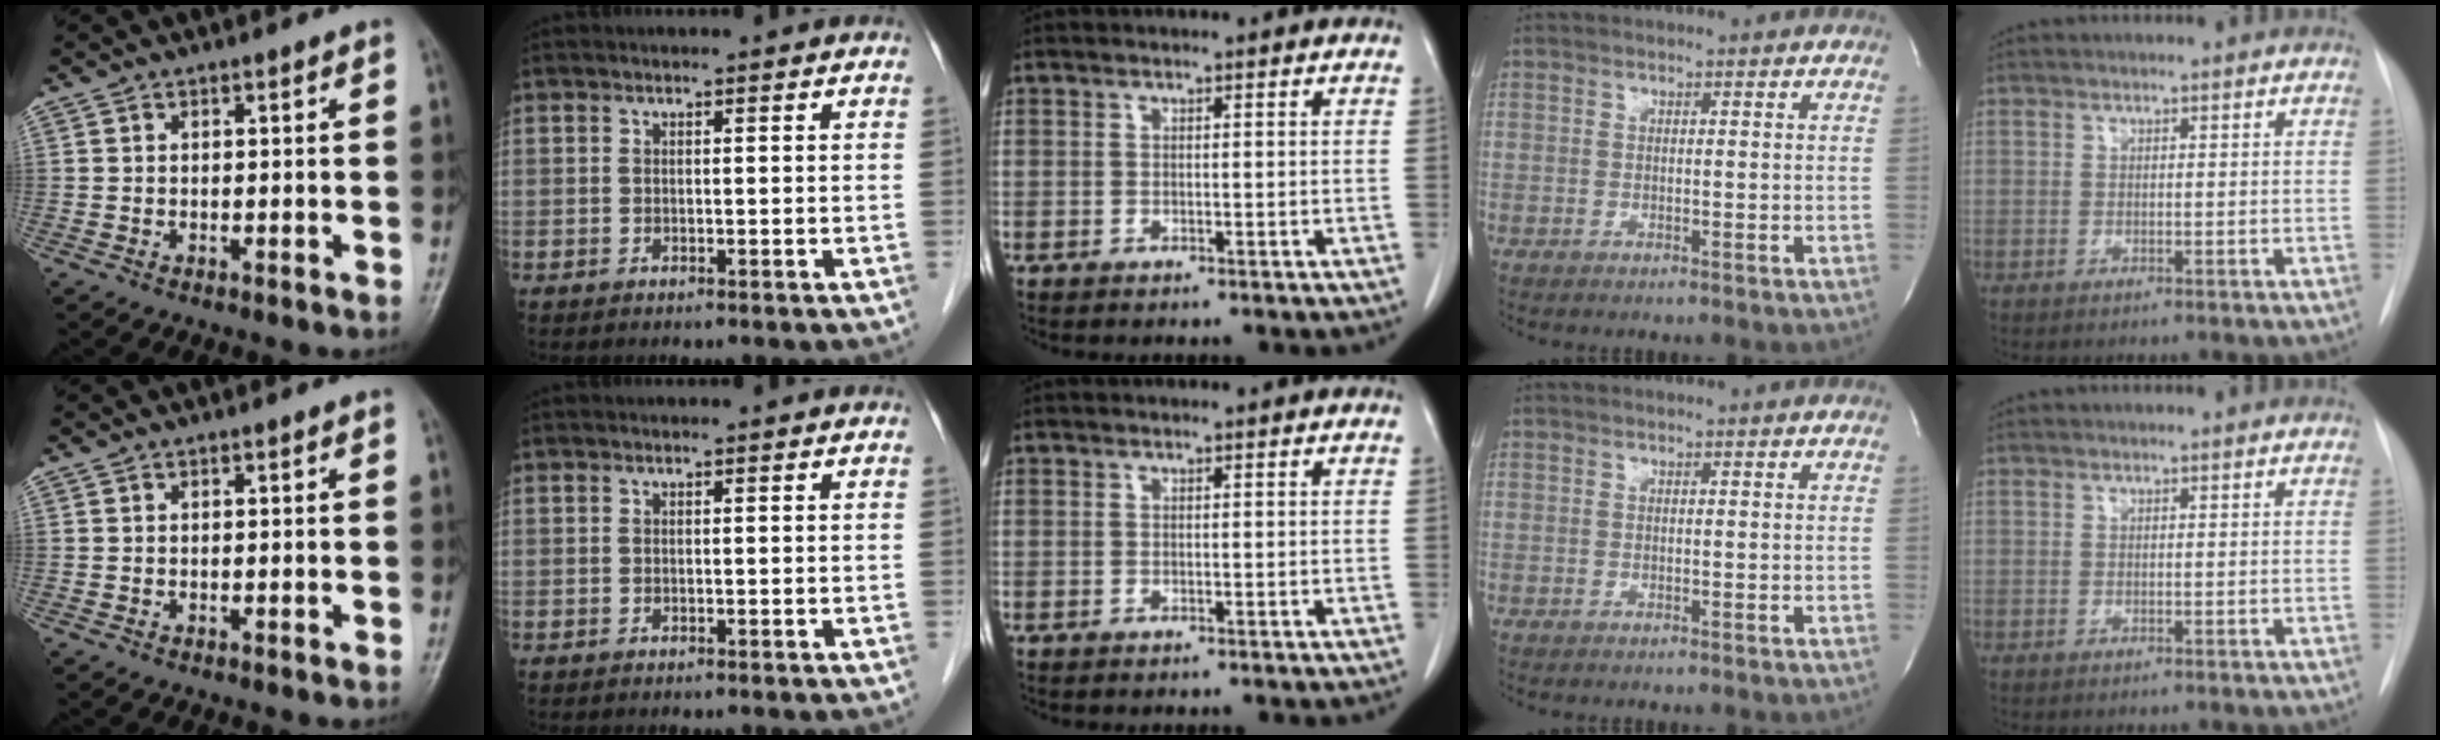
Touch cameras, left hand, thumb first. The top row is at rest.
{}